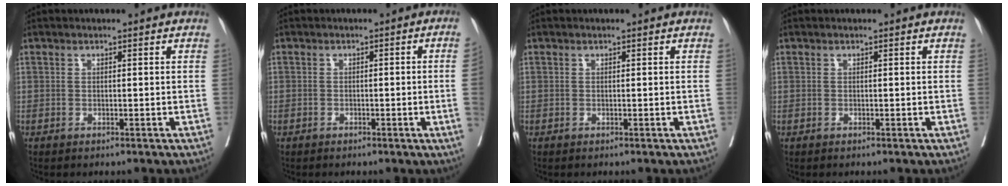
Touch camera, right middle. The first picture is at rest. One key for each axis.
{"total": 3.1, "fx": -0.5, "fy": -1.1, "fz": 2.8, "tx": -0.038, "ty": 0.002, "tz": -0.007}
{"total": 0.0}
{"total": 0.0}